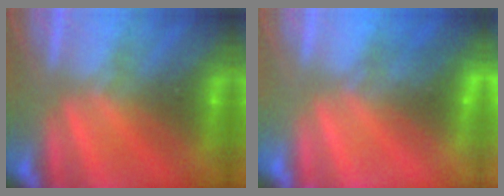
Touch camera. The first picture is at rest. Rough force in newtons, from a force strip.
{"total": 2.3}